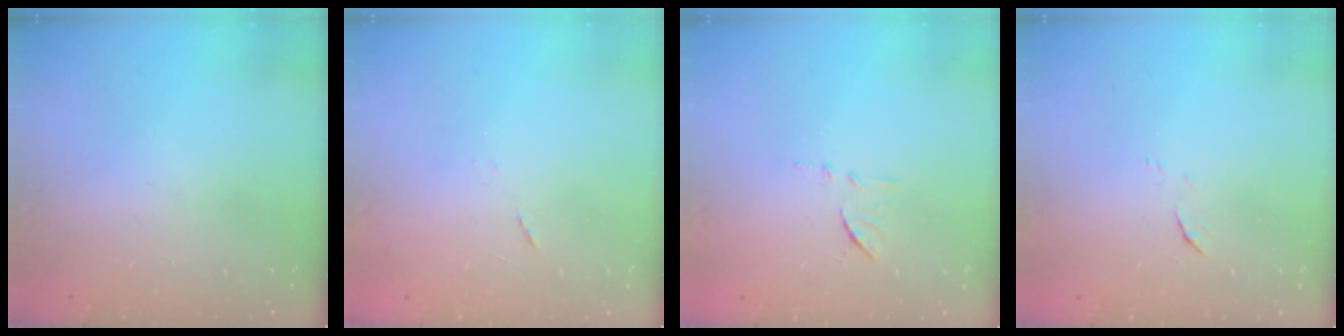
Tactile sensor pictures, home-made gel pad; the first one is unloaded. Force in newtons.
{"total": 5.3, "press": 5.3, "slide": 0.5}
{"total": 8.2, "press": 8.2, "slide": 0.2}
{"total": 4.1, "press": 4.1, "slide": 0.3}